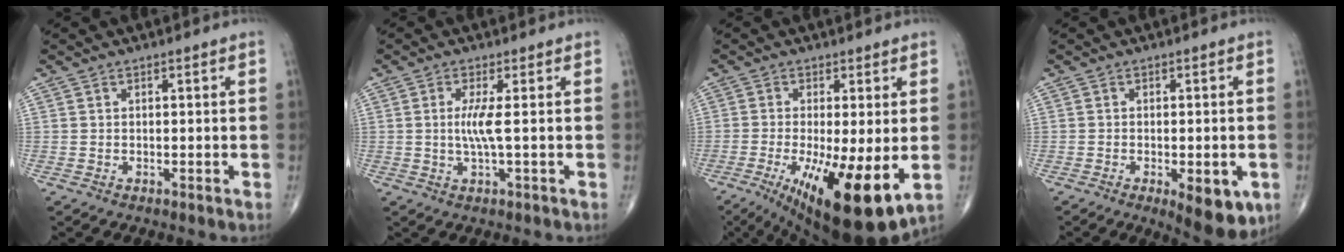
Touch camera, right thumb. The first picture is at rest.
{"total": 3.7, "force": [0.2, 0.0, 3.7], "torque": [-0.095, -0.010, 0.001]}
{"total": 16.5, "force": [-4.3, 4.5, 15.3], "torque": [-0.238, -0.032, -0.052]}
{"total": 8.9, "force": [-3.2, 3.4, 7.6], "torque": [-0.082, -0.006, -0.034]}